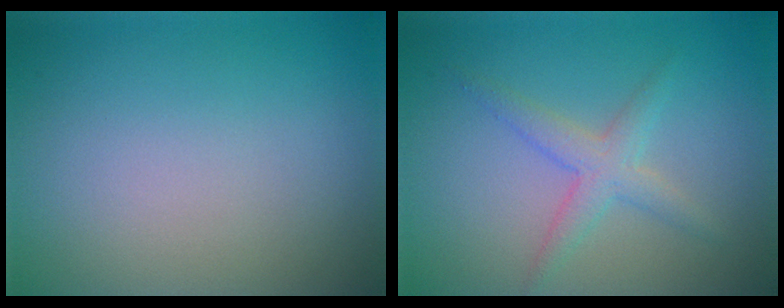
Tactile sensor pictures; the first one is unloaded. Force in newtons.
{"total": 2.5, "press": 2.5, "slide": 0.1}